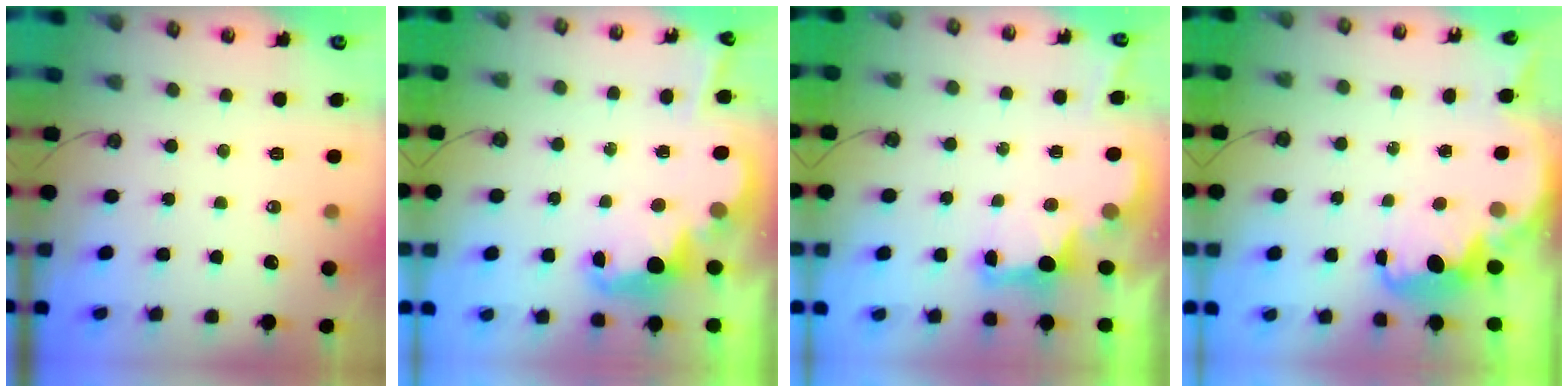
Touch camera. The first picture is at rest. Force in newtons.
{"total": 4.3, "press": 4.2, "slide": 0.5}
{"total": 2.4, "press": 2.3, "slide": 0.7}
{"total": 2.8, "press": 2.8, "slide": 0.4}